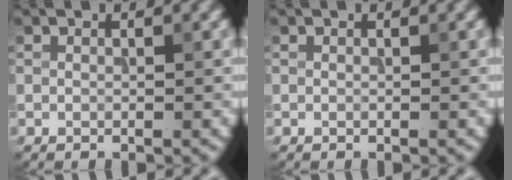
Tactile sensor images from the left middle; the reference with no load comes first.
{"total": 0.0}